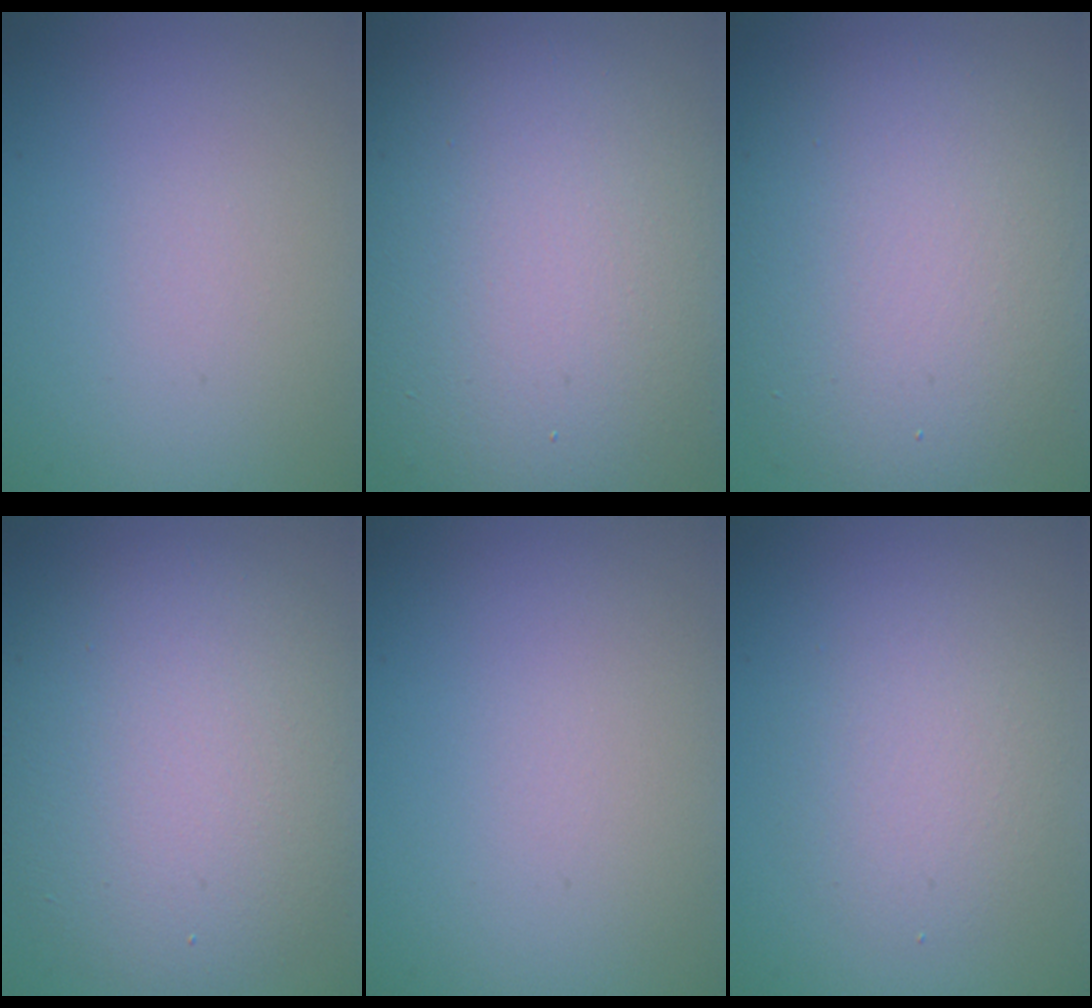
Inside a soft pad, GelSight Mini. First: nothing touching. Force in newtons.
{"total": 15.1, "press": 15.1, "slide": 1.4}
{"total": 9.6, "press": 9.5, "slide": 0.9}
{"total": 8.5, "press": 8.5, "slide": 0.5}
{"total": 0.0}
{"total": 2.7, "press": 2.7, "slide": 0.1}